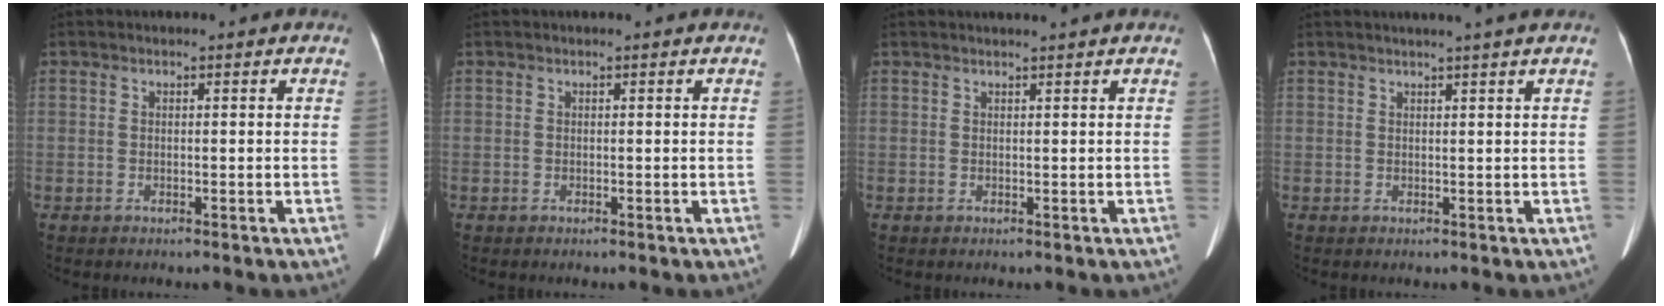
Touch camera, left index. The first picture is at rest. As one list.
[{"total": 0.0}, {"total": 1.7, "force": [1.5, -0.5, 0.6], "torque": [-0.010, 0.006, 0.027]}, {"total": 3.3, "force": [2.7, -0.9, 1.7], "torque": [-0.021, 0.008, 0.035]}]